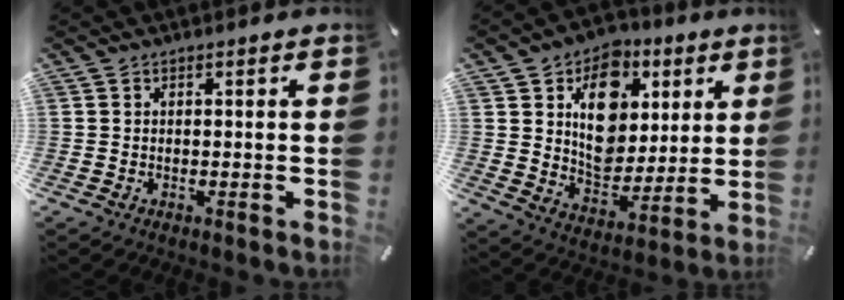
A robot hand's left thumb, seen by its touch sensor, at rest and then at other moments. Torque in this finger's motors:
{"motor_torque": [2.72, 2.29, 1.42, -1.35, 0.44]}